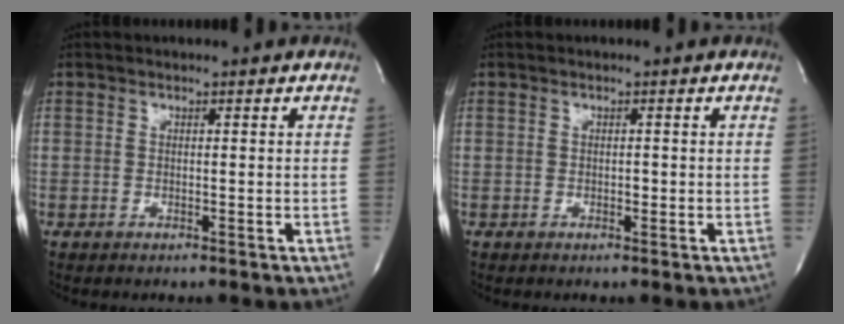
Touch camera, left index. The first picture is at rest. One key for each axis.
{"total": 0.6, "fx": -0.4, "fy": 0.3, "fz": 0.3, "tx": -0.002, "ty": -0.003, "tz": -0.006}